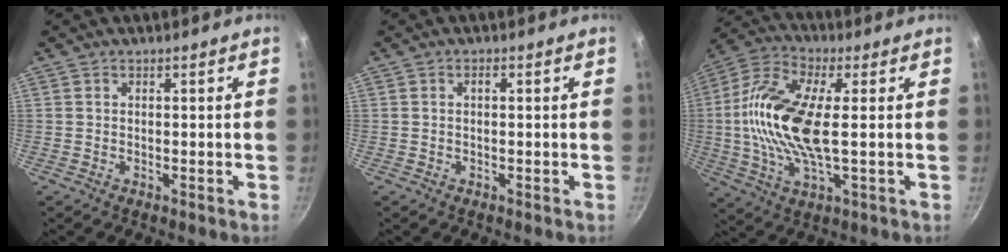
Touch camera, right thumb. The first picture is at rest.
{"total": 0.8, "force": [0.2, 0.2, 0.7], "torque": [-0.017, 0.005, 0.001]}
{"total": 16.7, "force": [1.0, 6.4, 15.3], "torque": [-0.314, 0.012, 0.005]}